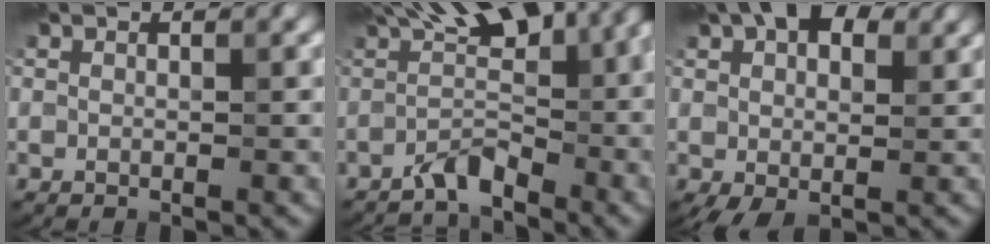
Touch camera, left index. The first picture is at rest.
{"total": 7.4, "force": [-2.2, 3.1, 6.3], "torque": [-0.086, 0.023, -0.055]}
{"total": 7.2, "force": [1.8, 4.3, 5.5], "torque": [-0.098, 0.016, 0.022]}